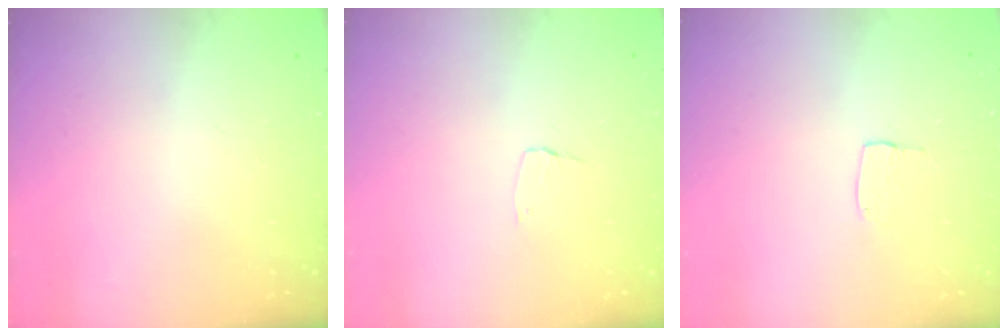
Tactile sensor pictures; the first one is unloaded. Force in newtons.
{"total": 2.6, "press": 2.6, "slide": 0.2}
{"total": 3.4, "press": 3.4, "slide": 0.2}